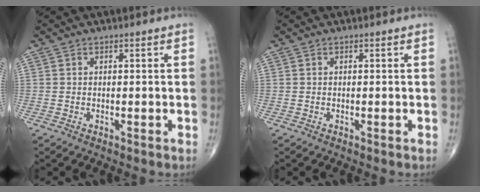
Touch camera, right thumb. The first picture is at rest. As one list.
[{"total": 0.0}]